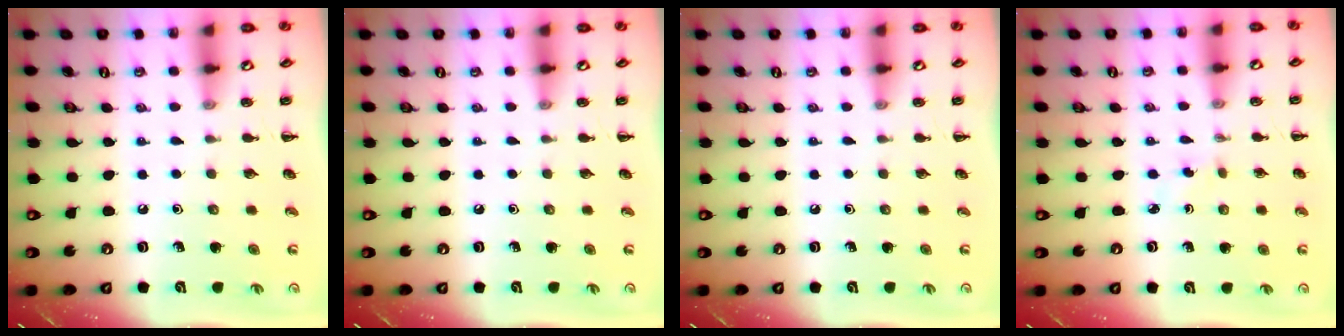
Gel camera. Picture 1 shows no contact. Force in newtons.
{"total": 0.0}
{"total": 0.0}
{"total": 2.3, "press": 2.1, "slide": 0.9}